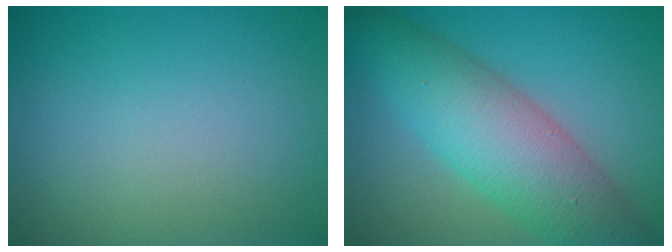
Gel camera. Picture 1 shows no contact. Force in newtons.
{"total": 8.5, "press": 8.5, "slide": 0.1}